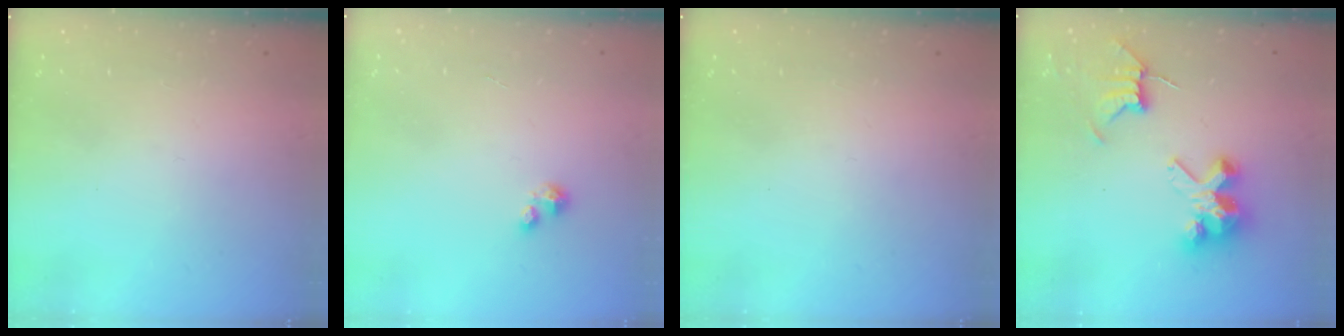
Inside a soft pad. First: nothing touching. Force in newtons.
{"total": 0.9, "press": 0.9, "slide": 0.3}
{"total": 0.0}
{"total": 8.7, "press": 8.6, "slide": 0.7}